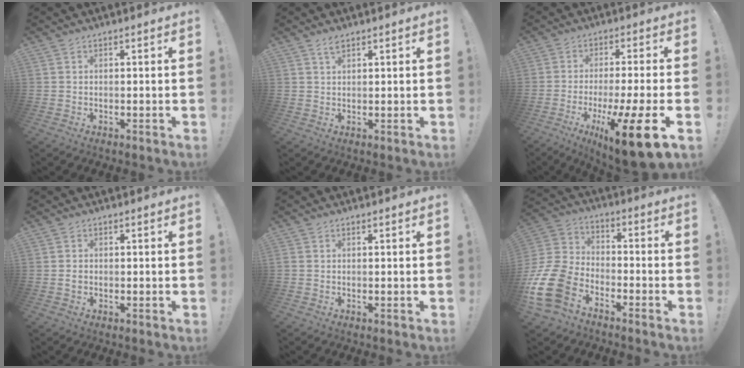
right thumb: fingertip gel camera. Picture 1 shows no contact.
{"total": 2.3, "force": [1.7, 0.8, 1.3], "torque": [-0.020, -0.005, 0.029]}
{"total": 17.3, "force": [-7.9, 1.9, 15.2], "torque": [-0.234, 0.031, -0.120]}
{"total": 1.1, "force": [-0.2, 0.9, 0.6], "torque": [-0.010, 0.005, -0.004]}
{"total": 0.0}
{"total": 17.0, "force": [-9.5, 10.5, 9.4], "torque": [-0.196, 0.064, -0.163]}